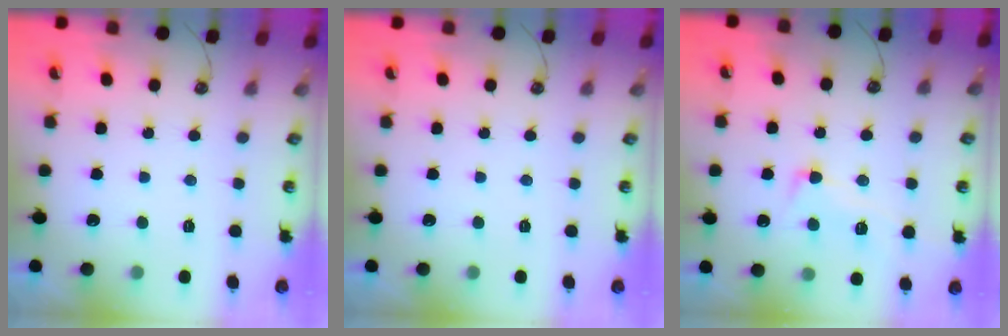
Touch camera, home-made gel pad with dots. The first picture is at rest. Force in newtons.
{"total": 0.0}
{"total": 3.9, "press": 3.6, "slide": 1.3}